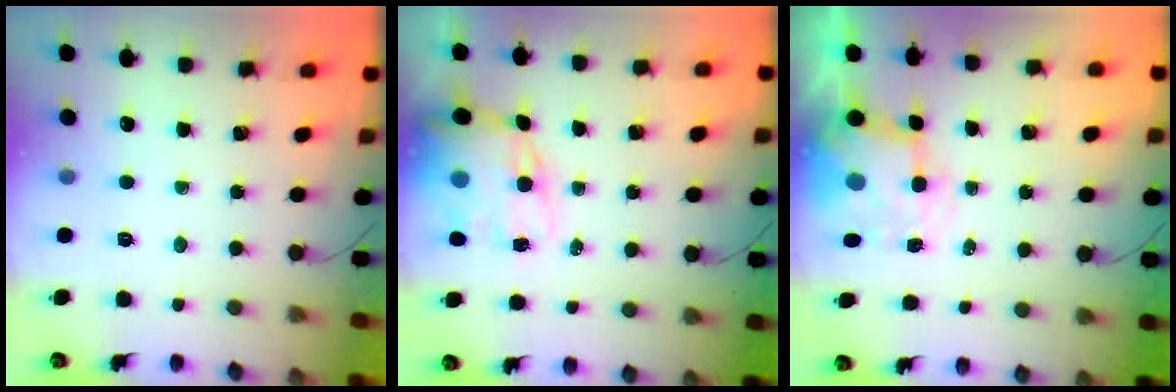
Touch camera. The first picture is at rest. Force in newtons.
{"total": 16.0, "press": 15.6, "slide": 3.6}
{"total": 7.8, "press": 7.7, "slide": 1.3}